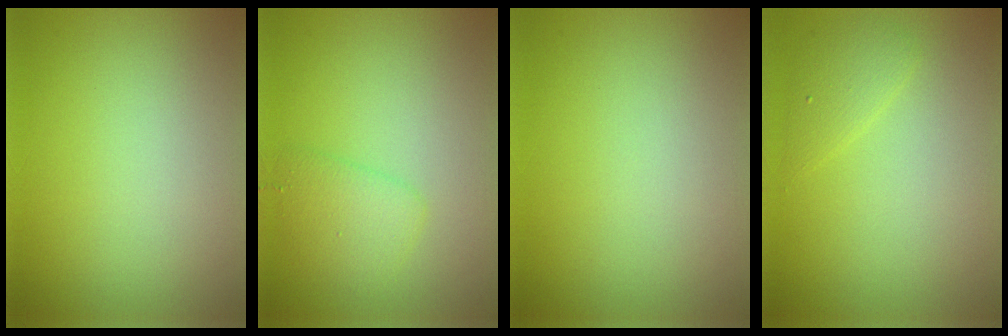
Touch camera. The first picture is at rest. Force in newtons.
{"total": 2.3, "press": 2.3, "slide": 0.2}
{"total": 0.0}
{"total": 1.5, "press": 1.5, "slide": 0.1}